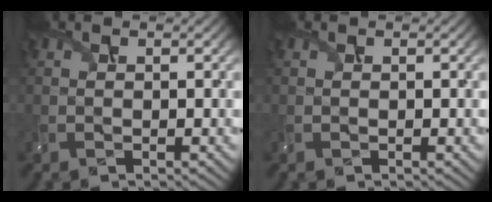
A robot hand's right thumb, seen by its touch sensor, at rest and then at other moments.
{"total": 0.0}